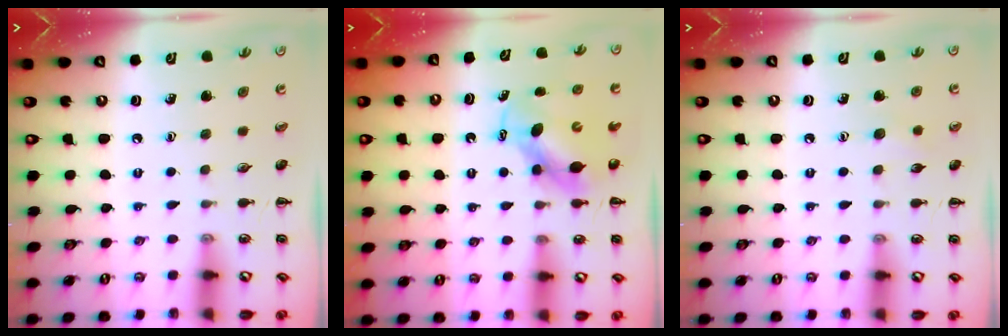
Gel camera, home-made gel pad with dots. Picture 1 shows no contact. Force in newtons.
{"total": 6.4, "press": 6.4, "slide": 0.8}
{"total": 4.6, "press": 4.5, "slide": 1.0}